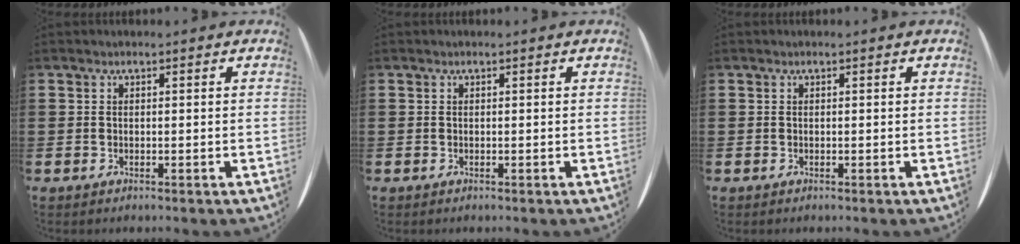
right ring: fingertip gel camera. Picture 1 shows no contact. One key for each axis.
{"total": 0.0}
{"total": 0.0}